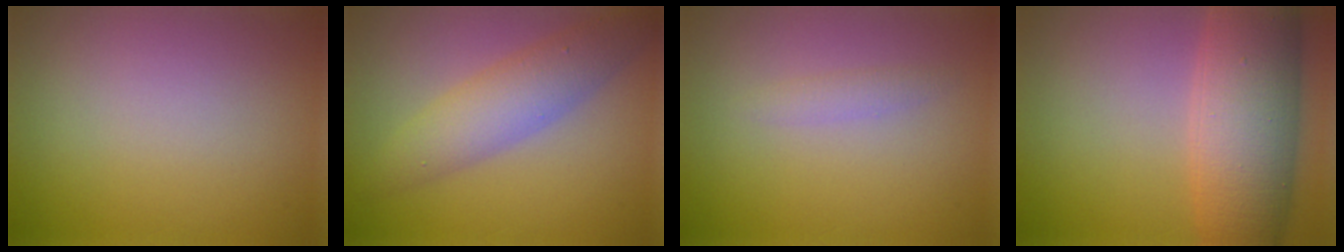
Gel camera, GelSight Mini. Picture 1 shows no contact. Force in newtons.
{"total": 4.4, "press": 4.4, "slide": 0.2}
{"total": 1.0, "press": 1.0, "slide": 0.0}
{"total": 9.2, "press": 9.2, "slide": 0.3}